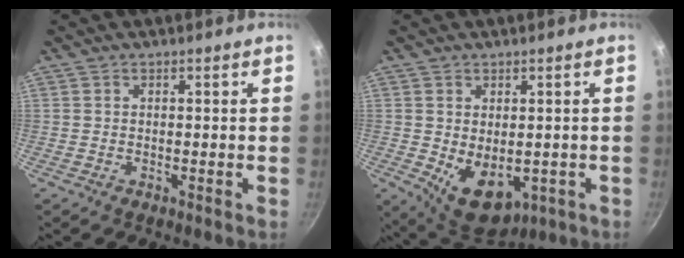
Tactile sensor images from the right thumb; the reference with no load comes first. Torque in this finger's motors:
{"motor_torque": [-0.28, 0.63, 0.57, 0.57, 0.09]}